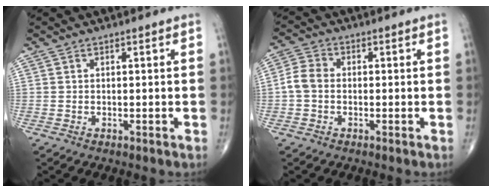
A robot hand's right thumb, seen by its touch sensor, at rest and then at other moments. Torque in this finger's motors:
{"motor_torque": [-0.30, 0.33, 0.10, -0.06, 0.05]}